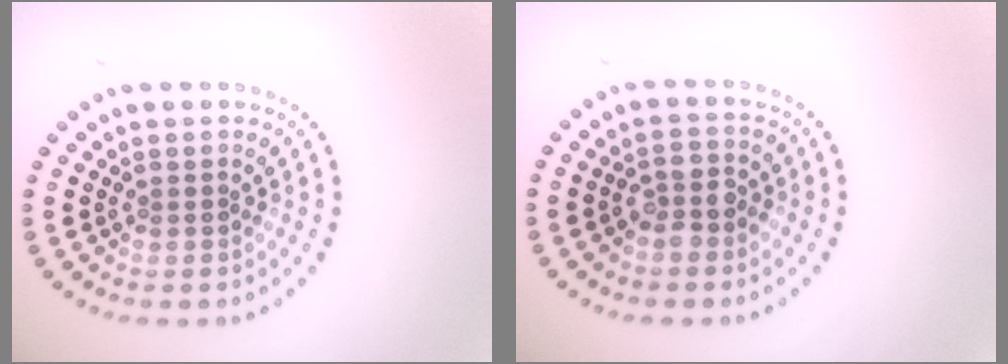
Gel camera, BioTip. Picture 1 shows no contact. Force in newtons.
{"total": 2.2, "press": 2.0, "slide": 1.0}